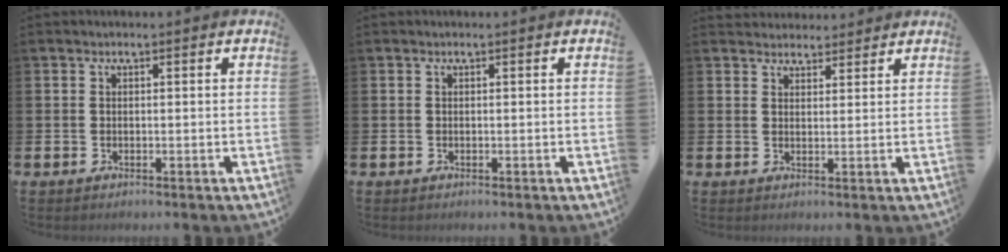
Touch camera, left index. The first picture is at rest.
{"total": 0.0}
{"total": 3.1, "force": [2.9, 1.0, -0.3], "torque": [0.004, -0.011, 0.054]}